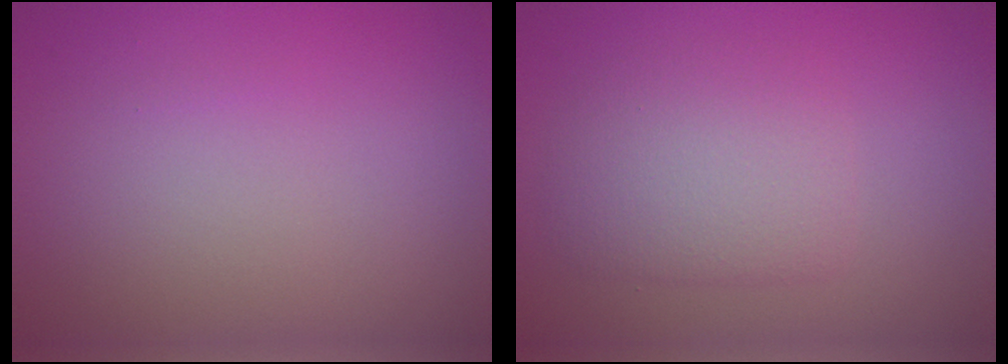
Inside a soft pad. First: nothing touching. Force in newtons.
{"total": 3.7, "press": 3.7, "slide": 0.3}